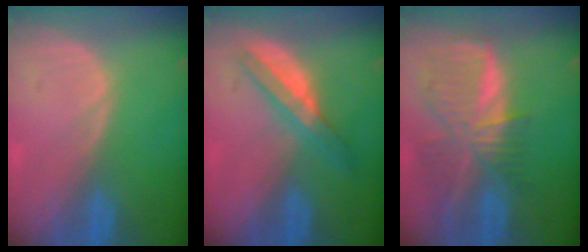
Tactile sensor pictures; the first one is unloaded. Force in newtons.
{"total": 5.1, "press": 5.0, "slide": 1.1}
{"total": 9.2, "press": 8.0, "slide": 4.5}